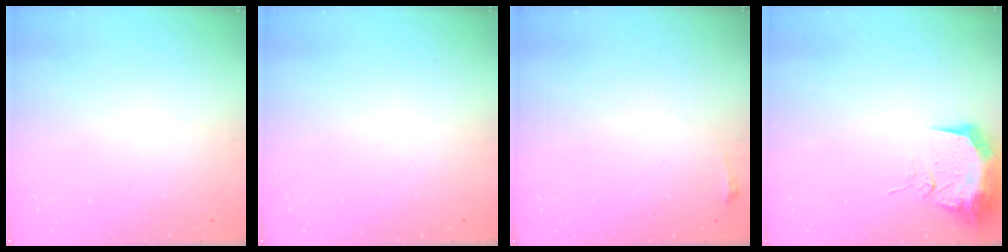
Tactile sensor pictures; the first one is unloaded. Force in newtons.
{"total": 0.0}
{"total": 2.8, "press": 2.1, "slide": 1.9}
{"total": 11.4, "press": 11.2, "slide": 1.9}